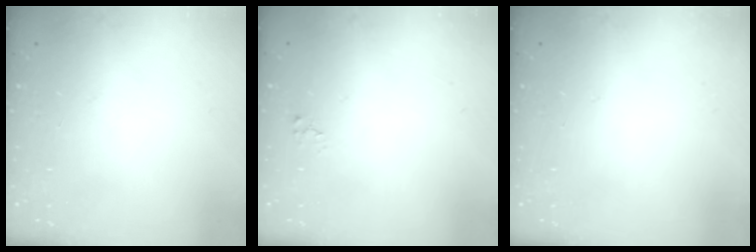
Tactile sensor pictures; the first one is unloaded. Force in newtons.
{"total": 2.4, "press": 2.4, "slide": 0.2}
{"total": 0.0}